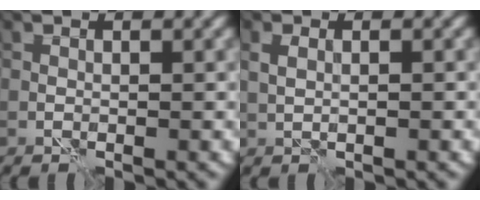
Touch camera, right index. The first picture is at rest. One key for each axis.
{"total": 1.0, "fx": 0.3, "fy": 0.5, "fz": 0.8, "tx": -0.020, "ty": 0.003, "tz": 0.007}